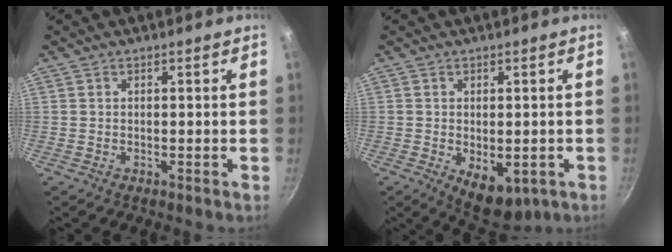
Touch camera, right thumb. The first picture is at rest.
{"total": 7.8, "force": [-2.1, 4.5, 6.0], "torque": [-0.067, -0.005, -0.015]}